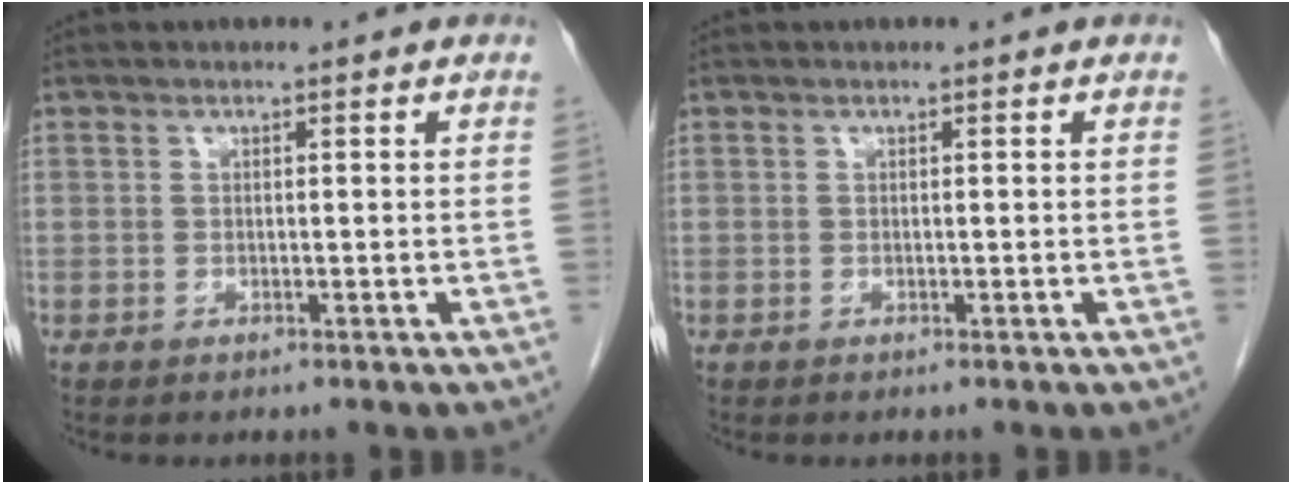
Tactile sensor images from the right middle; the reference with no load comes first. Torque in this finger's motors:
{"motor_torque": [-0.09, -0.02, 0.01, -0.01]}